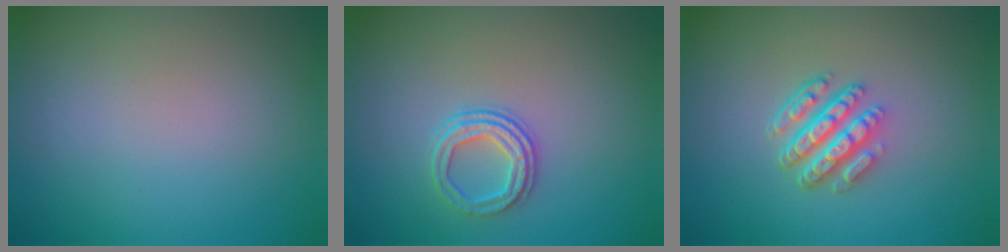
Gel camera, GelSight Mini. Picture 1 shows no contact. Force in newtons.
{"total": 2.7, "press": 2.4, "slide": 1.2}
{"total": 4.8, "press": 3.6, "slide": 3.2}